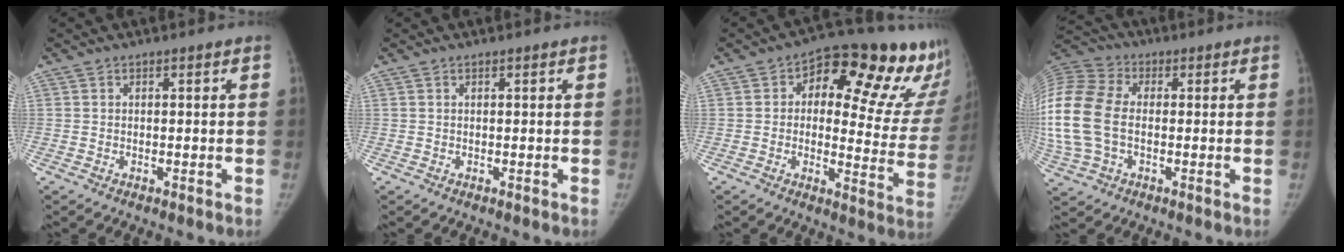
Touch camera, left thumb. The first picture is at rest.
{"total": 0.0}
{"total": 23.2, "force": [12.0, 10.2, 17.1], "torque": [-0.176, -0.027, 0.146]}
{"total": 19.6, "force": [-0.7, 13.2, 14.4], "torque": [-0.367, 0.014, -0.012]}